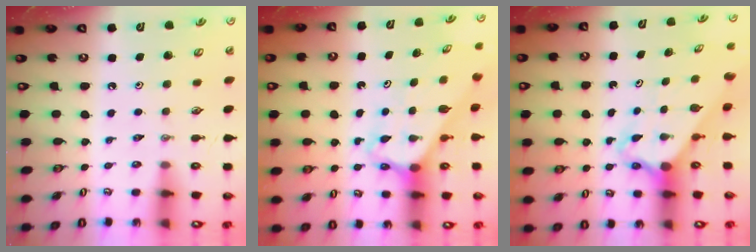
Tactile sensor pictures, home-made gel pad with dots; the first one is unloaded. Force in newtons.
{"total": 2.7, "press": 2.7, "slide": 0.1}
{"total": 3.0, "press": 3.0, "slide": 0.2}